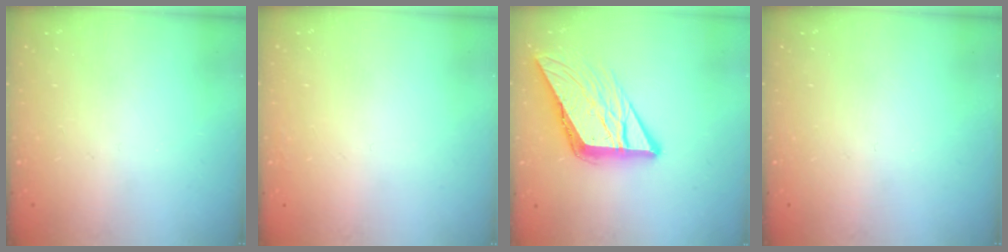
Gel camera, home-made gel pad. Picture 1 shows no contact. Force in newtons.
{"total": 1.6, "press": 1.5, "slide": 0.1}
{"total": 11.5, "press": 11.4, "slide": 1.1}
{"total": 0.0}